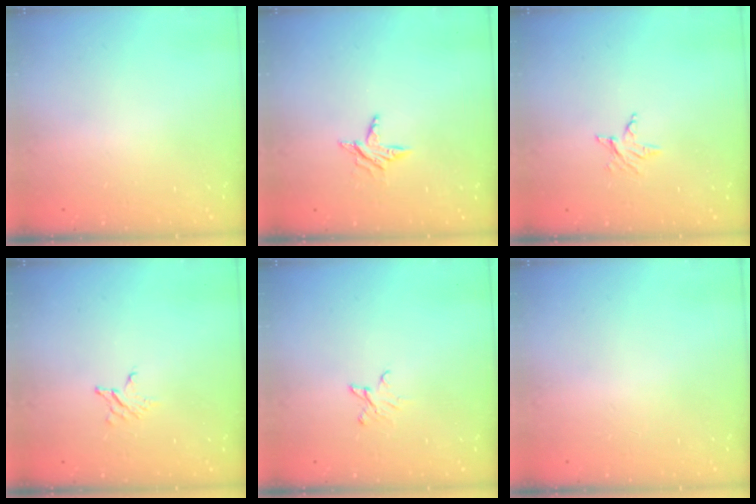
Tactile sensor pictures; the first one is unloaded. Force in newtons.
{"total": 5.5, "press": 5.5, "slide": 0.5}
{"total": 2.4, "press": 2.4, "slide": 0.3}
{"total": 2.5, "press": 2.5, "slide": 0.2}
{"total": 2.8, "press": 2.8, "slide": 0.3}
{"total": 0.0}